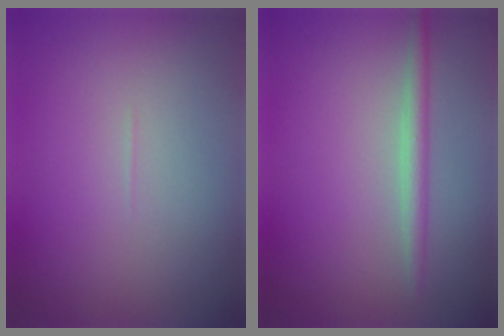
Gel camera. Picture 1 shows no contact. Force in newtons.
{"total": 1.8, "press": 1.8, "slide": 0.1}